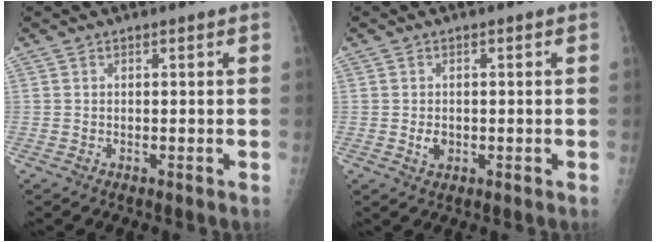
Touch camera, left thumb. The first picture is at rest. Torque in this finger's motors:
{"motor_torque": [0.25, 0.24, 0.16, 0.05, 0.00]}